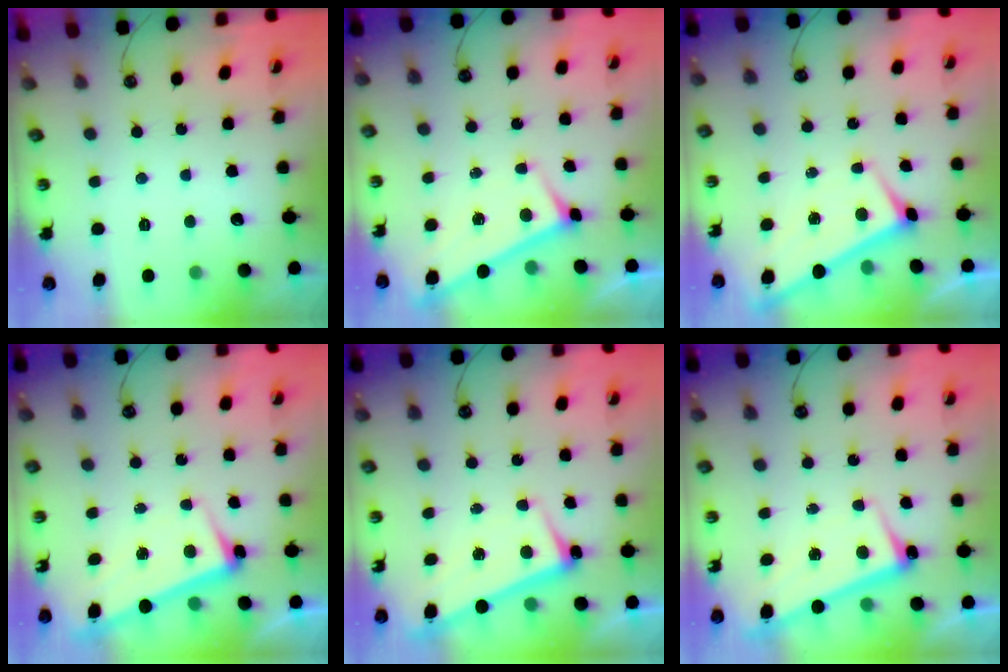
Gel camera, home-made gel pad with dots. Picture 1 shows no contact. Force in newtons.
{"total": 3.3, "press": 3.3, "slide": 0.3}
{"total": 1.8, "press": 1.8, "slide": 0.2}
{"total": 2.5, "press": 2.3, "slide": 1.0}
{"total": 2.8, "press": 2.7, "slide": 0.4}
{"total": 2.6, "press": 2.4, "slide": 0.9}